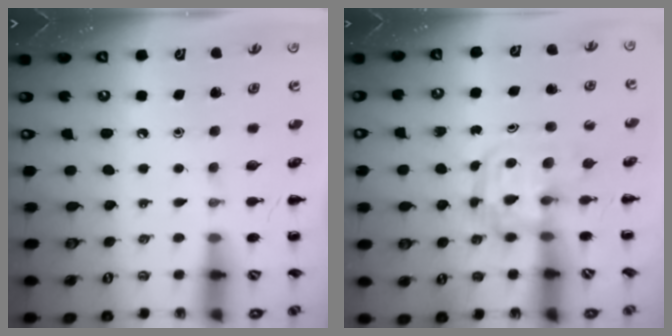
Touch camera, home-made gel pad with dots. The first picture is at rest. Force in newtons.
{"total": 3.1, "press": 3.1, "slide": 0.4}